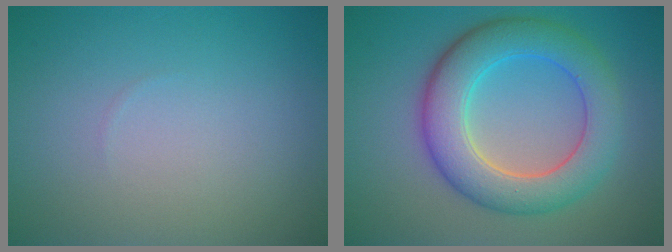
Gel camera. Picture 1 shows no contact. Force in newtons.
{"total": 7.4, "press": 7.4, "slide": 0.5}